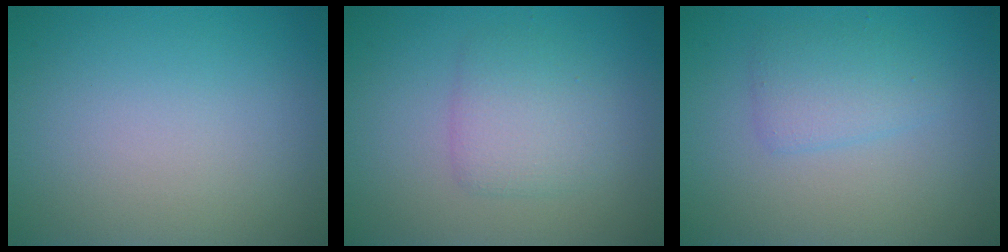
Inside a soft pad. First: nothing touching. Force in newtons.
{"total": 2.7, "press": 2.7, "slide": 0.1}
{"total": 2.2, "press": 2.2, "slide": 0.0}